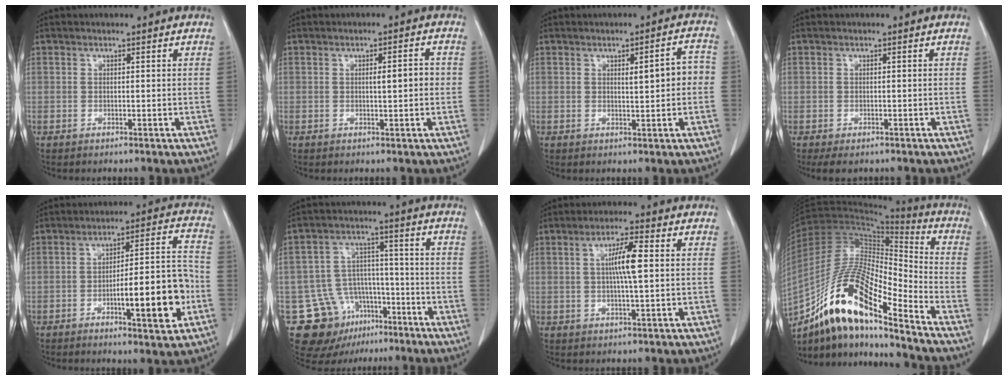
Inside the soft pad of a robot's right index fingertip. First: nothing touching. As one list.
[{"total": 3.0, "force": [0.0, 0.5, 3.0], "torque": [-0.047, 0.004, 0.000]}, {"total": 4.7, "force": [0.2, 1.0, 4.6], "torque": [-0.064, 0.014, 0.003]}, {"total": 3.0, "force": [-2.2, 1.5, 1.4], "torque": [-0.018, -0.005, -0.028]}, {"total": 13.5, "force": [-4.2, 2.3, 12.6], "torque": [-0.179, 0.016, -0.056]}, {"total": 12.7, "force": [-7.3, 9.5, 4.2], "torque": [-0.072, 0.050, -0.103]}, {"total": 5.9, "force": [0.8, 0.3, 5.9], "torque": [-0.104, 0.002, 0.012]}, {"total": 19.3, "force": [-12.6, 3.7, 14.2], "torque": [-0.281, 0.000, -0.222]}]